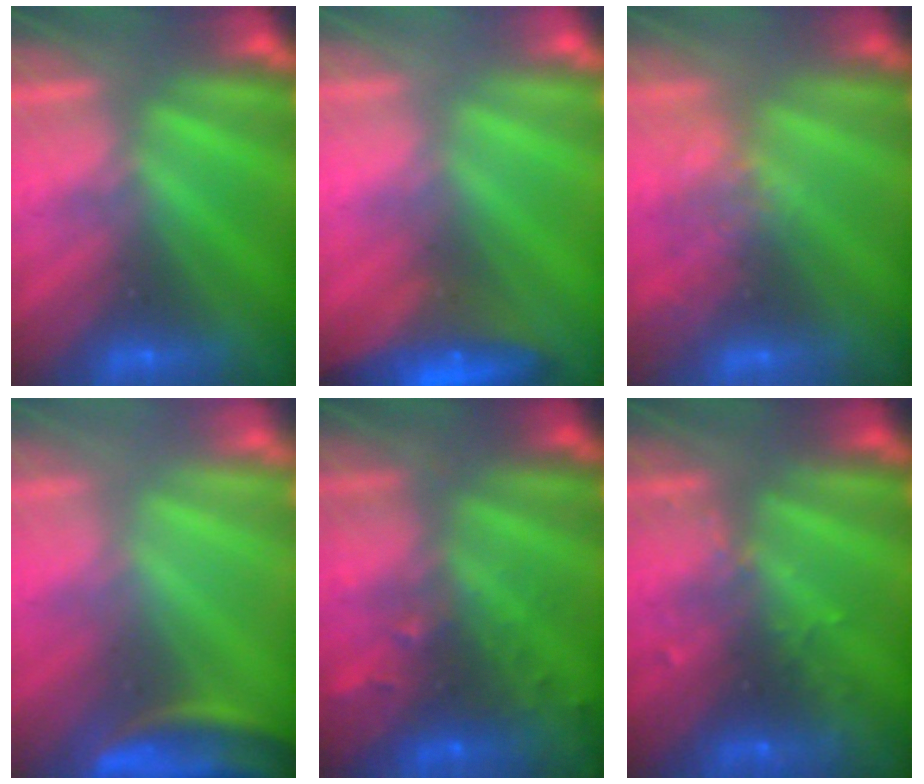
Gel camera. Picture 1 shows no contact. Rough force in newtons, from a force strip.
{"total": 7.5}
{"total": 2.8}
{"total": 3.9}
{"total": 8.3}
{"total": 2.9}